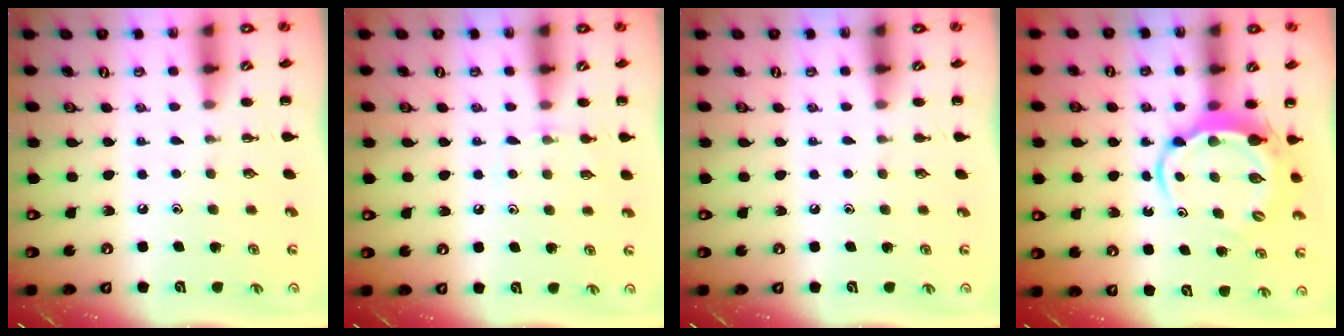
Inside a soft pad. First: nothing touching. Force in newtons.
{"total": 5.6, "press": 5.5, "slide": 1.1}
{"total": 0.0}
{"total": 5.8, "press": 5.8, "slide": 1.0}